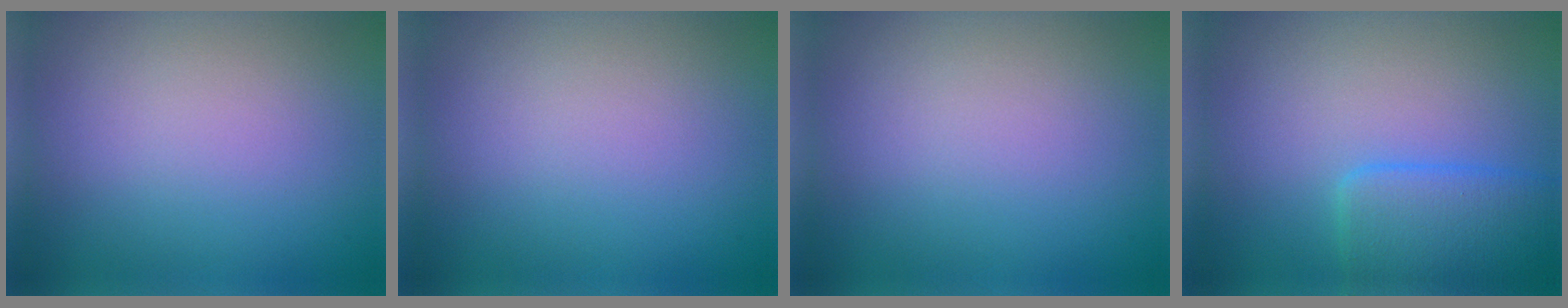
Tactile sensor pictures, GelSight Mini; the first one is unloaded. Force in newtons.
{"total": 0.0}
{"total": 0.0}
{"total": 4.5, "press": 4.5, "slide": 0.1}